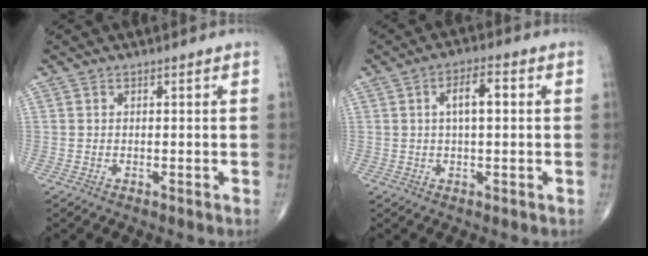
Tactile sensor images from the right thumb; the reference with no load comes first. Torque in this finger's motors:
{"motor_torque": [0.43, 1.99, 0.76, 0.02, 0.06]}